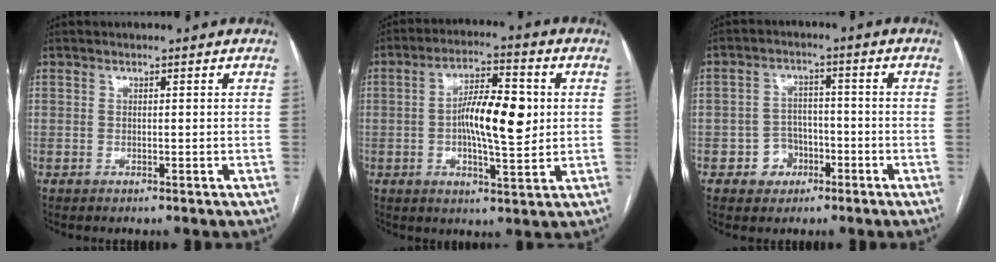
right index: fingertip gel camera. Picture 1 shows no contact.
{"total": 10.6, "force": [0.5, 2.9, 10.2], "torque": [-0.177, 0.010, 0.004]}
{"total": 4.7, "force": [-2.1, 4.1, 1.1], "torque": [-0.011, 0.017, -0.030]}